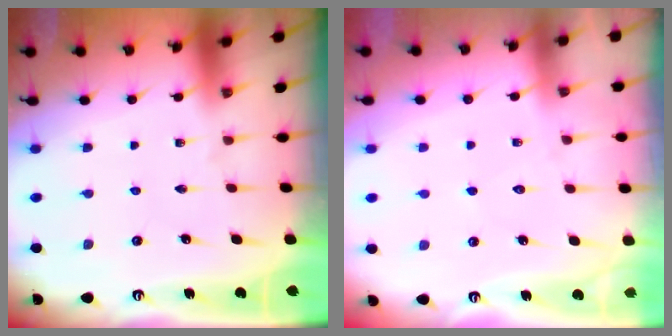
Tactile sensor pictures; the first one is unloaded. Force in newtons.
{"total": 6.1, "press": 6.1, "slide": 0.9}